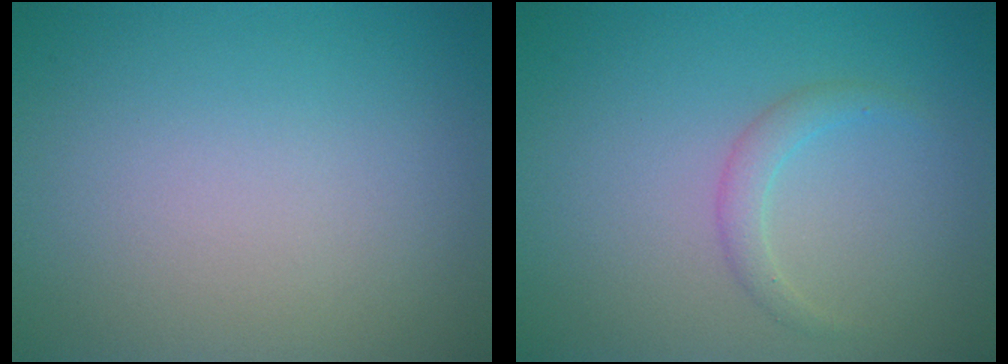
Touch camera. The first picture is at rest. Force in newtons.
{"total": 1.5, "press": 1.5, "slide": 0.1}